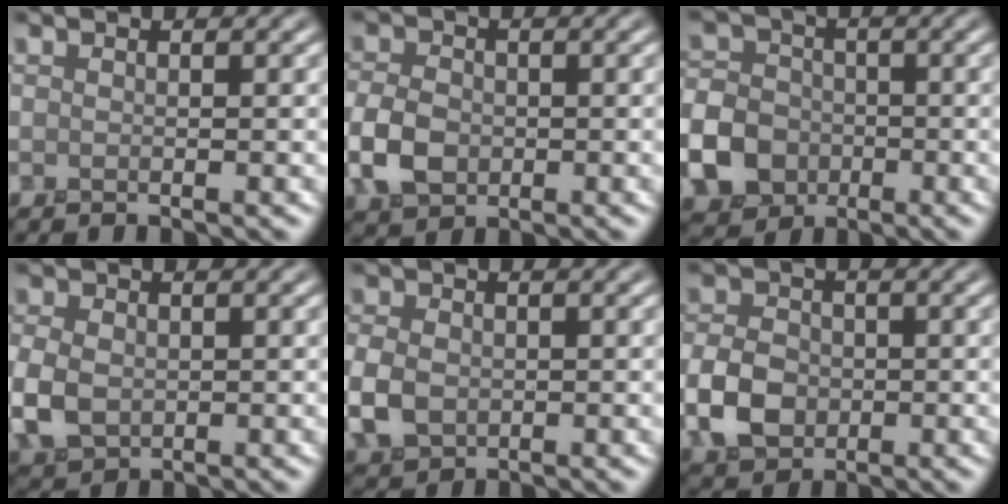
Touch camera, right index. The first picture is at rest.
{"total": 3.8, "force": [-0.9, 2.9, 2.3], "torque": [-0.053, 0.000, -0.022]}
{"total": 11.2, "force": [-4.4, 9.6, 3.8], "torque": [-0.096, -0.033, -0.109]}
{"total": 4.2, "force": [-0.4, 3.2, 2.7], "torque": [-0.070, -0.003, -0.009]}
{"total": 3.8, "force": [-0.6, 2.9, 2.3], "torque": [-0.060, -0.002, -0.014]}
{"total": 4.3, "force": [-1.0, 3.3, 2.5], "torque": [-0.054, 0.001, -0.024]}